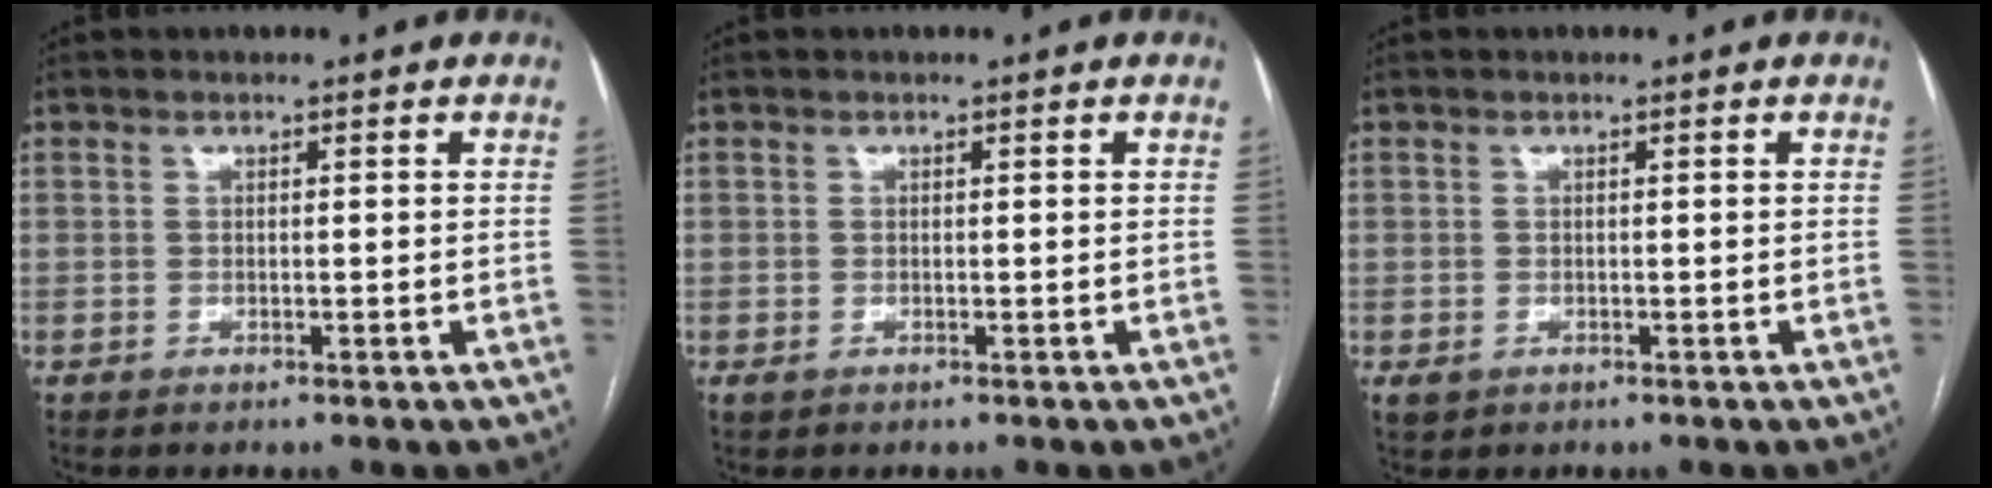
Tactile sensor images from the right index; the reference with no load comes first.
{"total": 0.7, "force": [-0.1, 0.6, 0.3], "torque": [-0.005, 0.001, 0.001]}
{"total": 1.4, "force": [-0.3, 1.3, 0.5], "torque": [-0.010, 0.002, 0.003]}